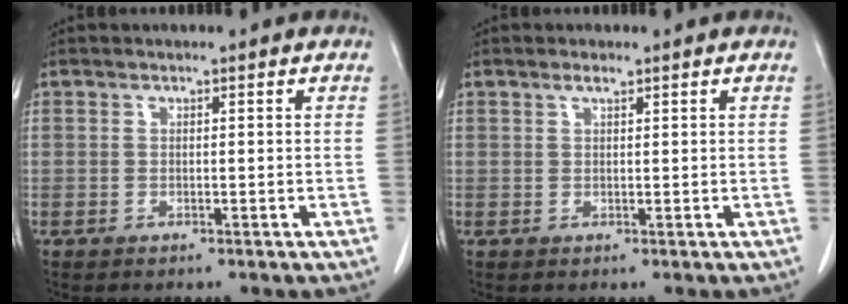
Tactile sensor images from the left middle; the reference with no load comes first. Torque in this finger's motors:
{"motor_torque": [0.27, -0.19, -0.02, 0.01]}